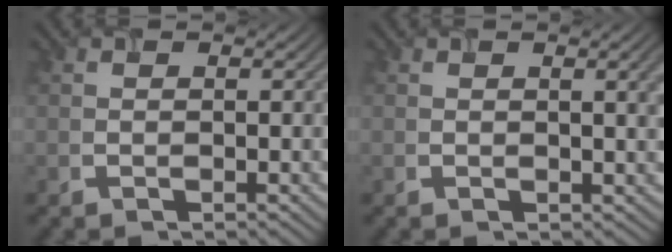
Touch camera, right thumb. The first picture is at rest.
{"total": 2.7, "force": [0.8, 0.5, 2.5], "torque": [-0.034, 0.001, 0.014]}